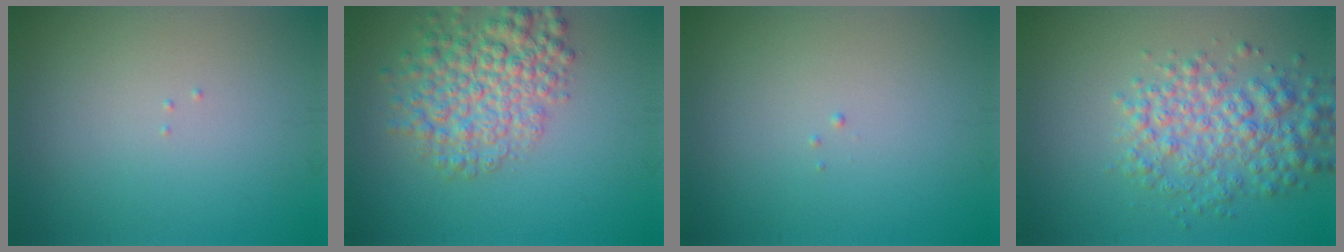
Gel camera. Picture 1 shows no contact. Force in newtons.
{"total": 6.1, "press": 6.1, "slide": 0.2}
{"total": 0.0}
{"total": 5.1, "press": 5.1, "slide": 0.2}